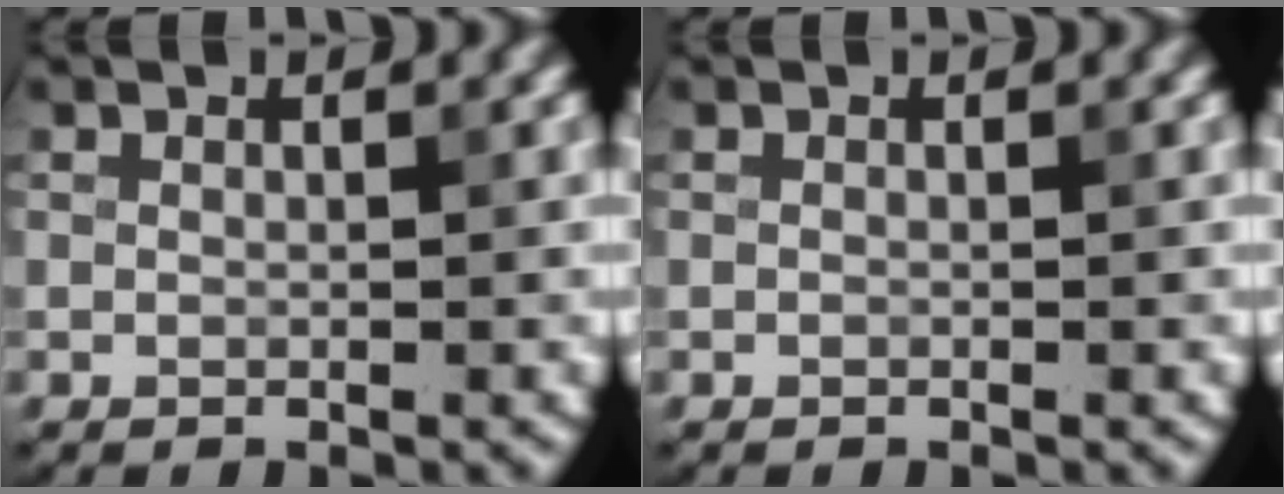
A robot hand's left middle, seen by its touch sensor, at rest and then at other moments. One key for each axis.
{"total": 0.0}